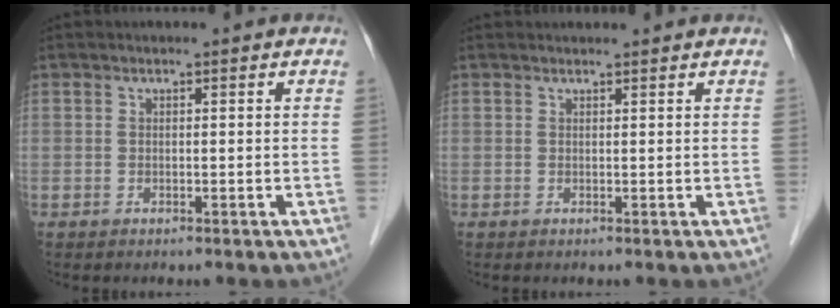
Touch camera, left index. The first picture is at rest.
{"total": 2.5, "force": [2.5, 0.3, 0.3], "torque": [-0.008, 0.022, 0.032]}